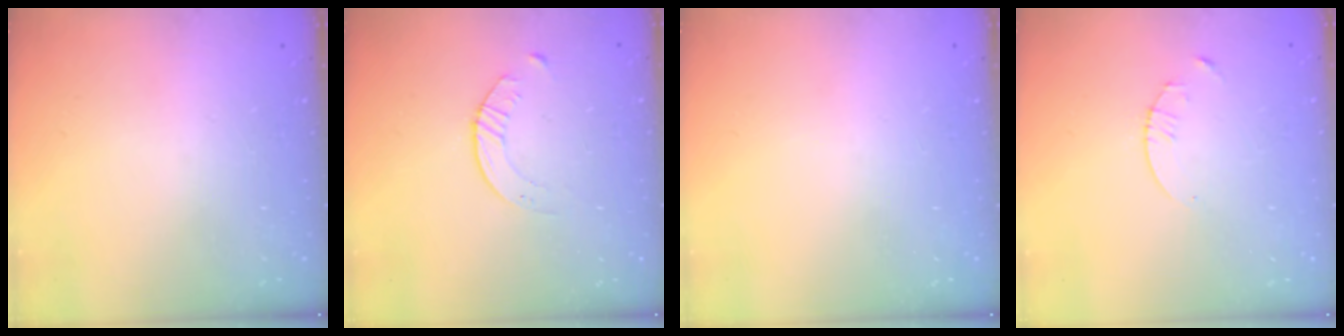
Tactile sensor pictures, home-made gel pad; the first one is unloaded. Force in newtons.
{"total": 2.1, "press": 2.0, "slide": 0.3}
{"total": 0.0}
{"total": 1.3, "press": 1.3, "slide": 0.2}